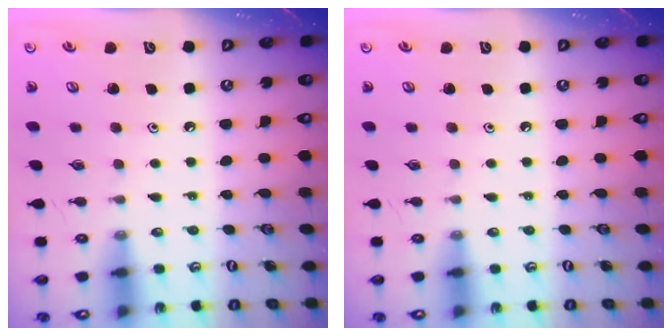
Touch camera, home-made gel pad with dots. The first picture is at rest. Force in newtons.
{"total": 0.0}